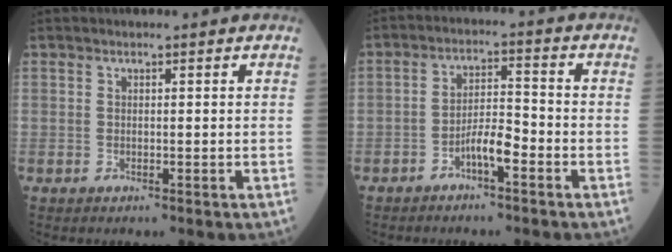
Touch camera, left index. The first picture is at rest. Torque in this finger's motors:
{"motor_torque": [0.92, 0.39, 0.10, 0.04]}